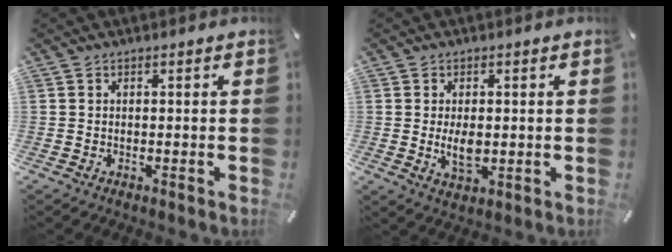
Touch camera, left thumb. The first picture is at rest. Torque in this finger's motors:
{"motor_torque": [0.88, 1.45, 0.09, 0.00, 0.01]}